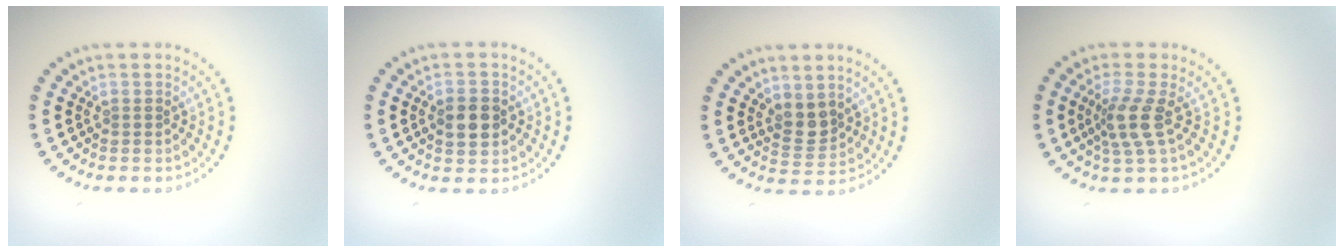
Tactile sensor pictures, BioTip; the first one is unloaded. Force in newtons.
{"total": 3.0, "press": 3.0, "slide": 0.1}
{"total": 2.2, "press": 1.8, "slide": 1.2}
{"total": 2.8, "press": 2.1, "slide": 1.9}